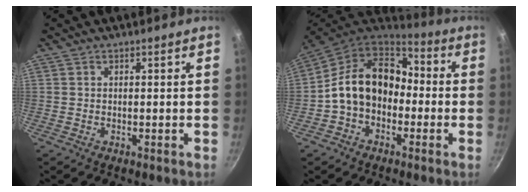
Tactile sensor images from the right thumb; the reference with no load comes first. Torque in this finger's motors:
{"motor_torque": [-0.24, 1.03, 1.07, -1.09, 0.42]}